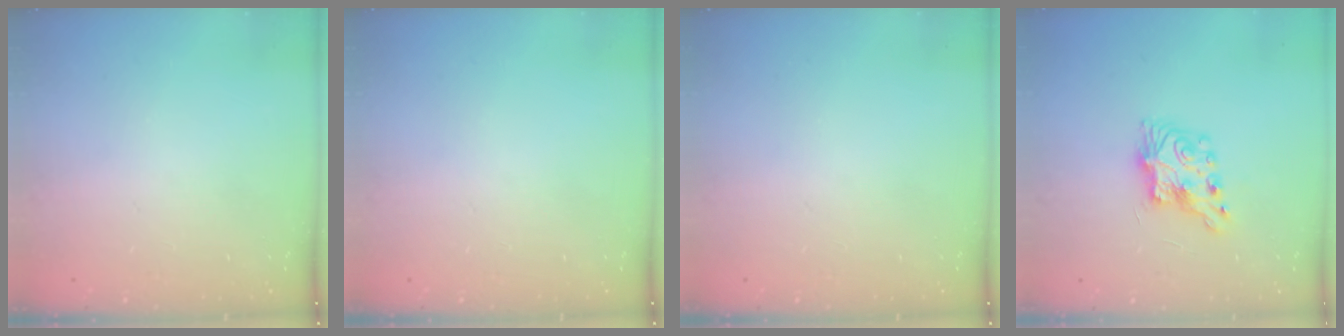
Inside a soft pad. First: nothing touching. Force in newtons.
{"total": 0.0}
{"total": 0.0}
{"total": 8.1, "press": 8.1, "slide": 0.3}